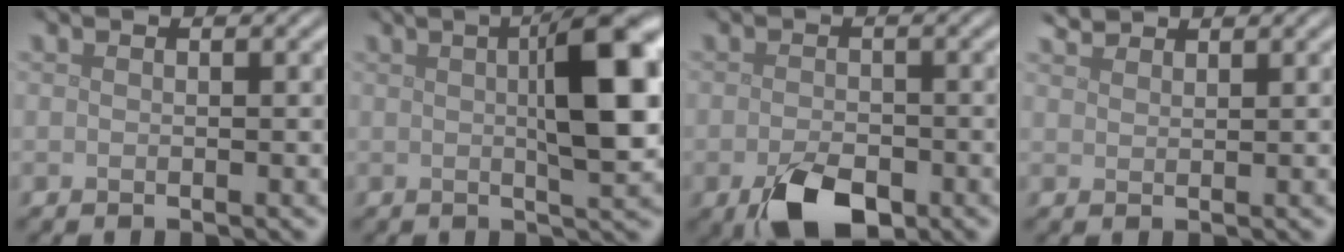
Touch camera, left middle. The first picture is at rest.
{"total": 9.0, "force": [1.6, 2.5, 8.5], "torque": [-0.113, 0.013, 0.024]}
{"total": 5.5, "force": [-2.8, 3.0, 3.7], "torque": [-0.069, -0.013, -0.048]}
{"total": 1.6, "force": [1.5, 0.2, 0.3], "torque": [-0.006, 0.006, 0.032]}